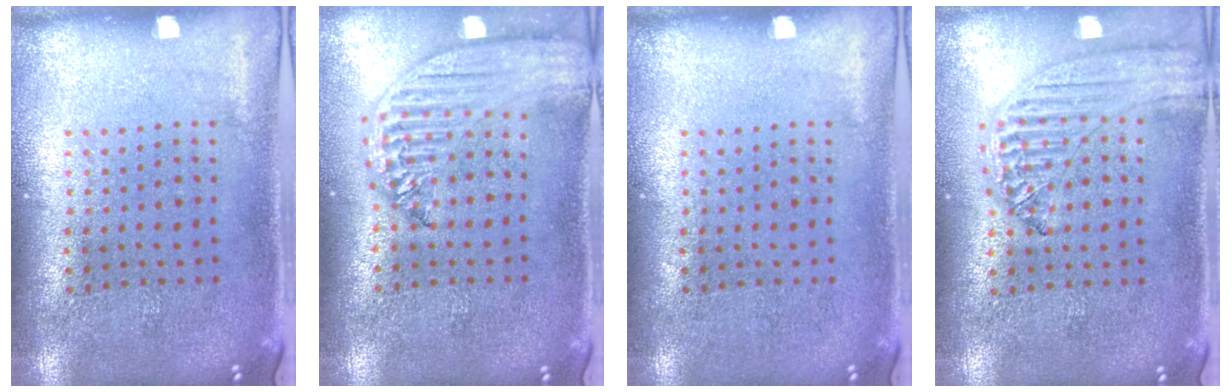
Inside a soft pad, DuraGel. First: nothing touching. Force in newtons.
{"total": 2.5, "press": 2.1, "slide": 1.3}
{"total": 0.0}
{"total": 1.2, "press": 1.2, "slide": 0.1}